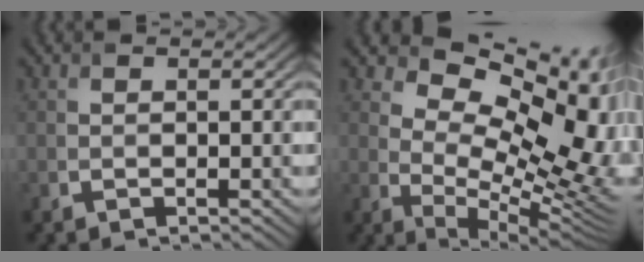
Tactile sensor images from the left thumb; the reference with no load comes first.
{"total": 16.0, "force": [4.4, 8.7, 12.7], "torque": [-0.193, 0.027, 0.086]}